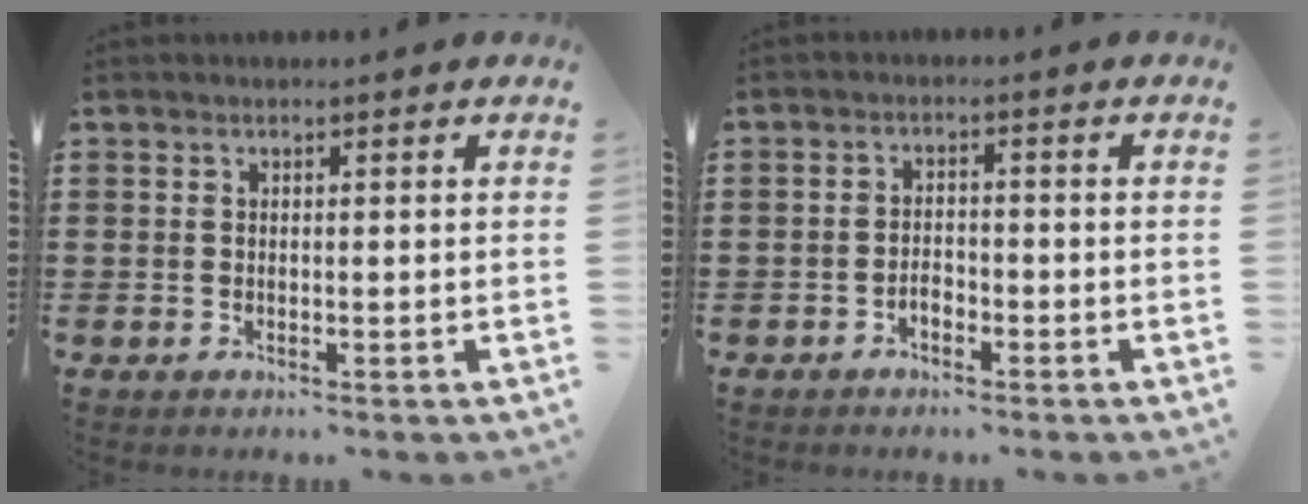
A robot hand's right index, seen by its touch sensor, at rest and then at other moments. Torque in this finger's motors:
{"motor_torque": [1.03, 1.11, 0.02, 0.02]}